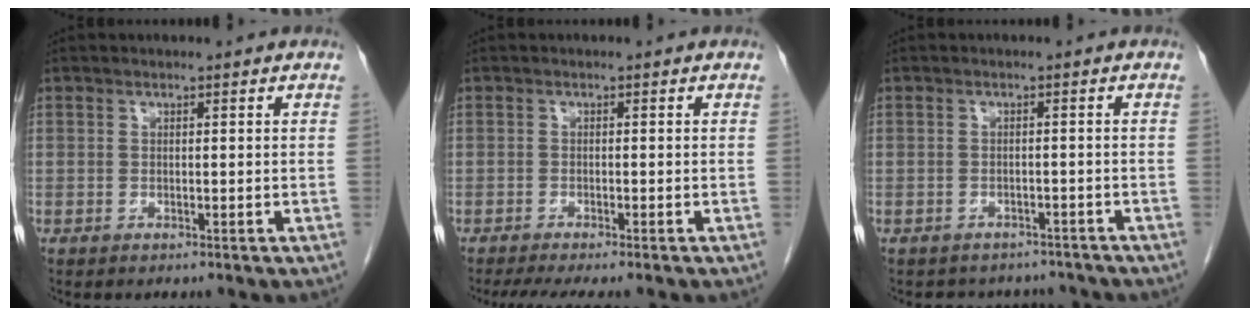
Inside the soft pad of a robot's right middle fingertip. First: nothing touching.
{"total": 5.8, "force": [-4.7, 0.3, 3.3], "torque": [-0.044, -0.013, -0.074]}
{"total": 6.2, "force": [-5.7, 2.6, 0.4], "torque": [-0.002, 0.012, -0.062]}